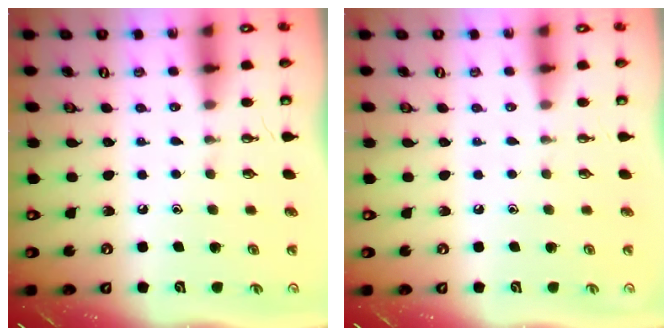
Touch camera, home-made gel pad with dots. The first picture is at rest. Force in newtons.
{"total": 0.0}